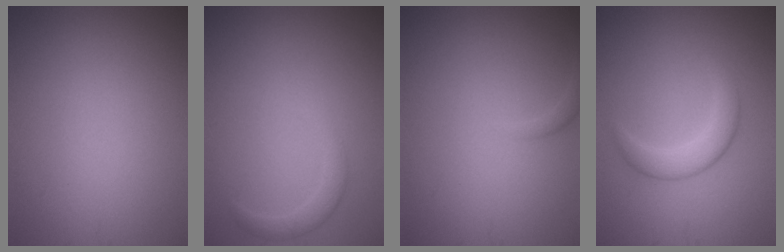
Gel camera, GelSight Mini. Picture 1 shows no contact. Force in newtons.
{"total": 1.5, "press": 1.5, "slide": 0.1}
{"total": 0.8, "press": 0.8, "slide": 0.1}
{"total": 2.5, "press": 2.5, "slide": 0.1}